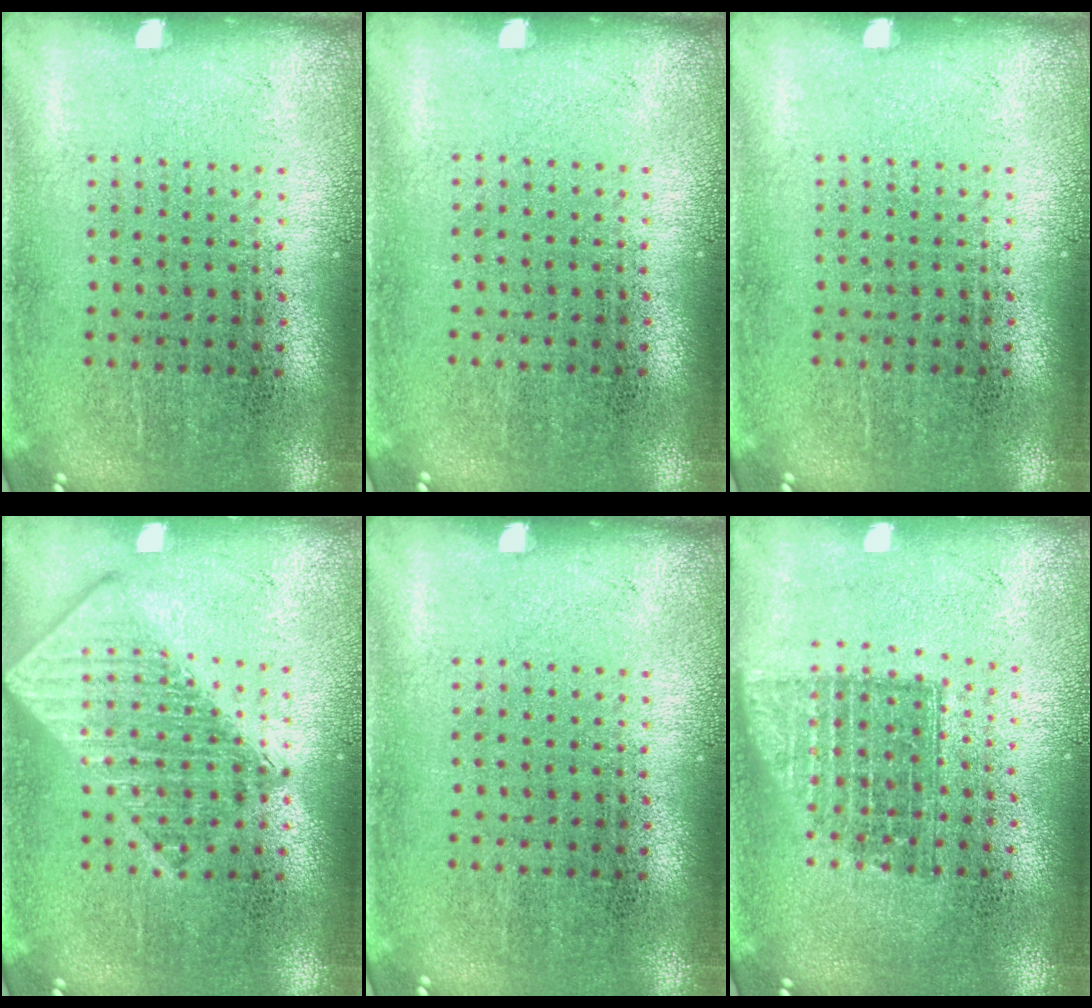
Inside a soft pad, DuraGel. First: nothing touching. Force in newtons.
{"total": 0.0}
{"total": 0.0}
{"total": 2.8, "press": 2.8, "slide": 0.4}
{"total": 0.0}
{"total": 1.4, "press": 1.1, "slide": 0.8}